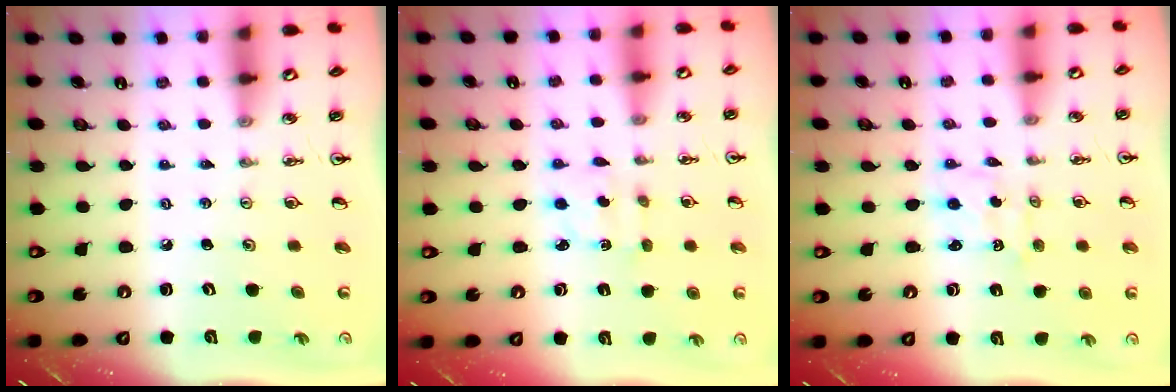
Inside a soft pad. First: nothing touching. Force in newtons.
{"total": 2.2, "press": 2.1, "slide": 0.6}
{"total": 1.1, "press": 0.7, "slide": 0.8}